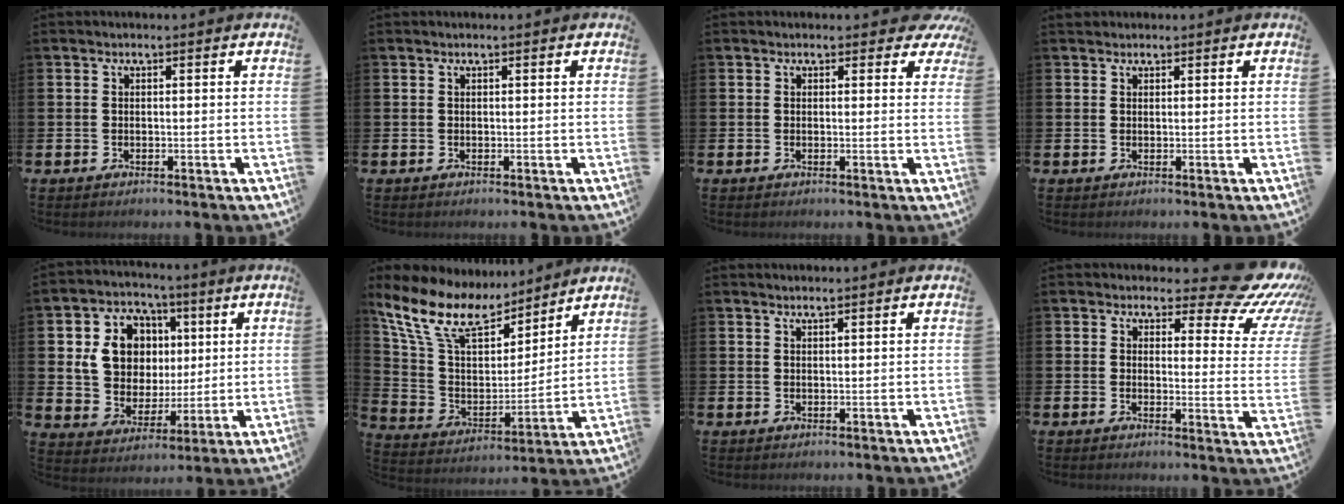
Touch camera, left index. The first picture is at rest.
{"total": 0.0}
{"total": 1.3, "force": [0.8, 0.9, 0.3], "torque": [0.009, 0.004, 0.010]}
{"total": 1.2, "force": [1.1, 0.5, -0.1], "torque": [0.025, -0.005, 0.016]}
{"total": 9.9, "force": [3.7, 8.2, 4.2], "torque": [-0.113, 0.006, 0.070]}
{"total": 12.5, "force": [10.4, 5.0, 4.9], "torque": [-0.155, -0.056, 0.188]}
{"total": 0.8, "force": [0.8, -0.1, 0.1], "torque": [0.000, -0.002, 0.014]}
{"total": 6.8, "force": [5.6, 2.4, 3.0], "torque": [-0.032, -0.056, 0.088]}